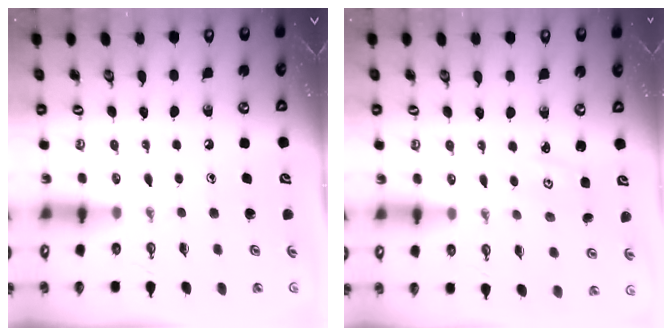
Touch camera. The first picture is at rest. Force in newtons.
{"total": 2.6, "press": 2.6, "slide": 0.4}